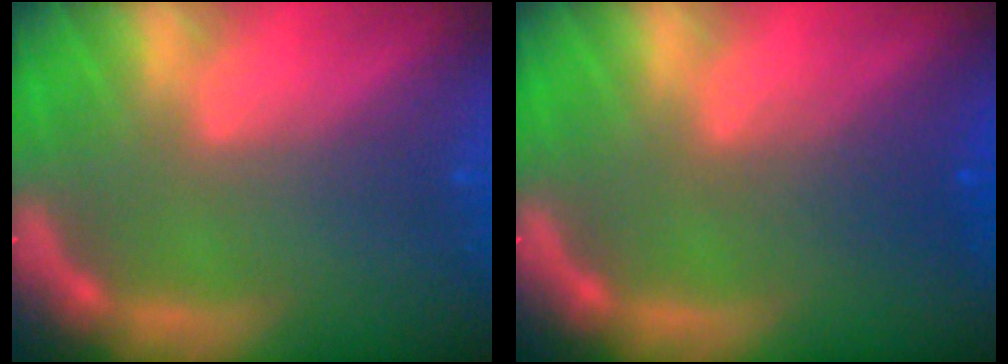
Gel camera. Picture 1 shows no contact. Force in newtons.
{"total": 2.5}